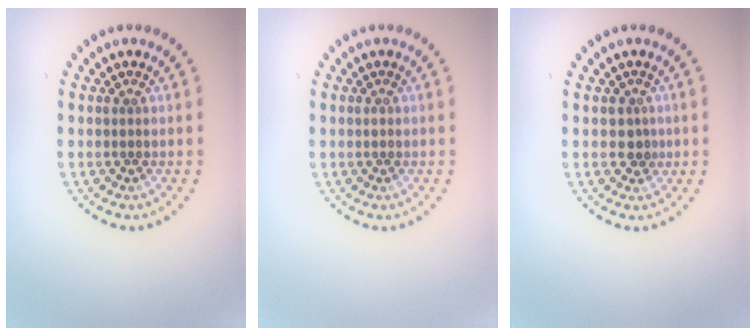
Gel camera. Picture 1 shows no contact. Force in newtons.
{"total": 0.6, "press": 0.6, "slide": 0.1}
{"total": 1.7, "press": 1.5, "slide": 0.7}